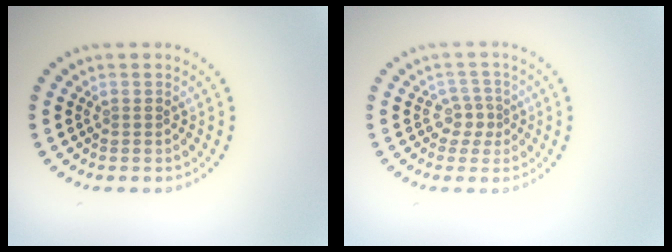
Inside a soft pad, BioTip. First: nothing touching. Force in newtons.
{"total": 2.0, "press": 1.5, "slide": 1.3}